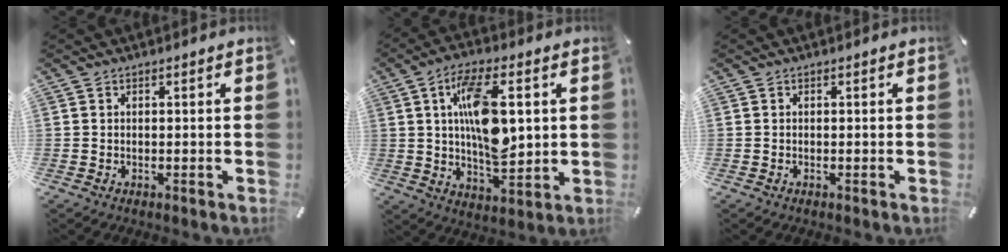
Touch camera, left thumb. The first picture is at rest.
{"total": 14.7, "force": [3.0, 7.1, 12.5], "torque": [-0.239, -0.001, 0.047]}
{"total": 0.0}